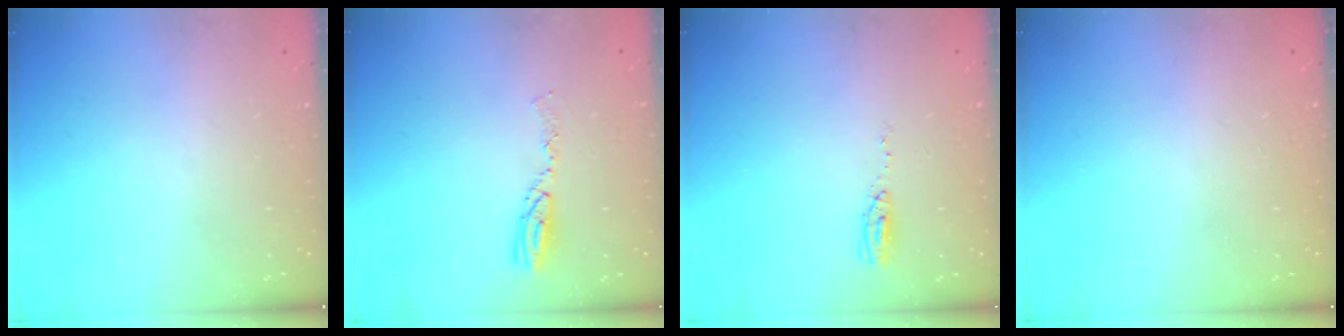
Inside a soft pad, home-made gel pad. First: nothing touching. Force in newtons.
{"total": 7.7, "press": 7.7, "slide": 0.7}
{"total": 4.8, "press": 4.6, "slide": 1.4}
{"total": 0.0}